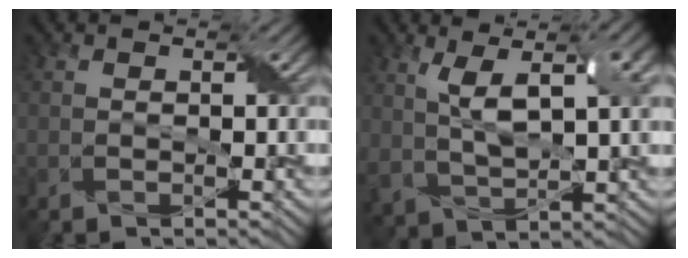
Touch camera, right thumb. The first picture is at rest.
{"total": 9.4, "force": [2.8, 4.0, 8.0], "torque": [-0.168, -0.001, 0.056]}